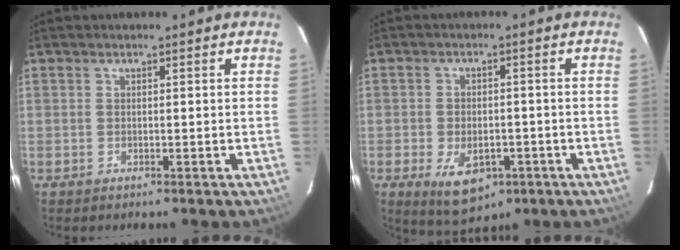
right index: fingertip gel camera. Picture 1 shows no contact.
{"total": 9.3, "force": [-4.1, 5.6, 6.2], "torque": [-0.125, -0.013, -0.054]}